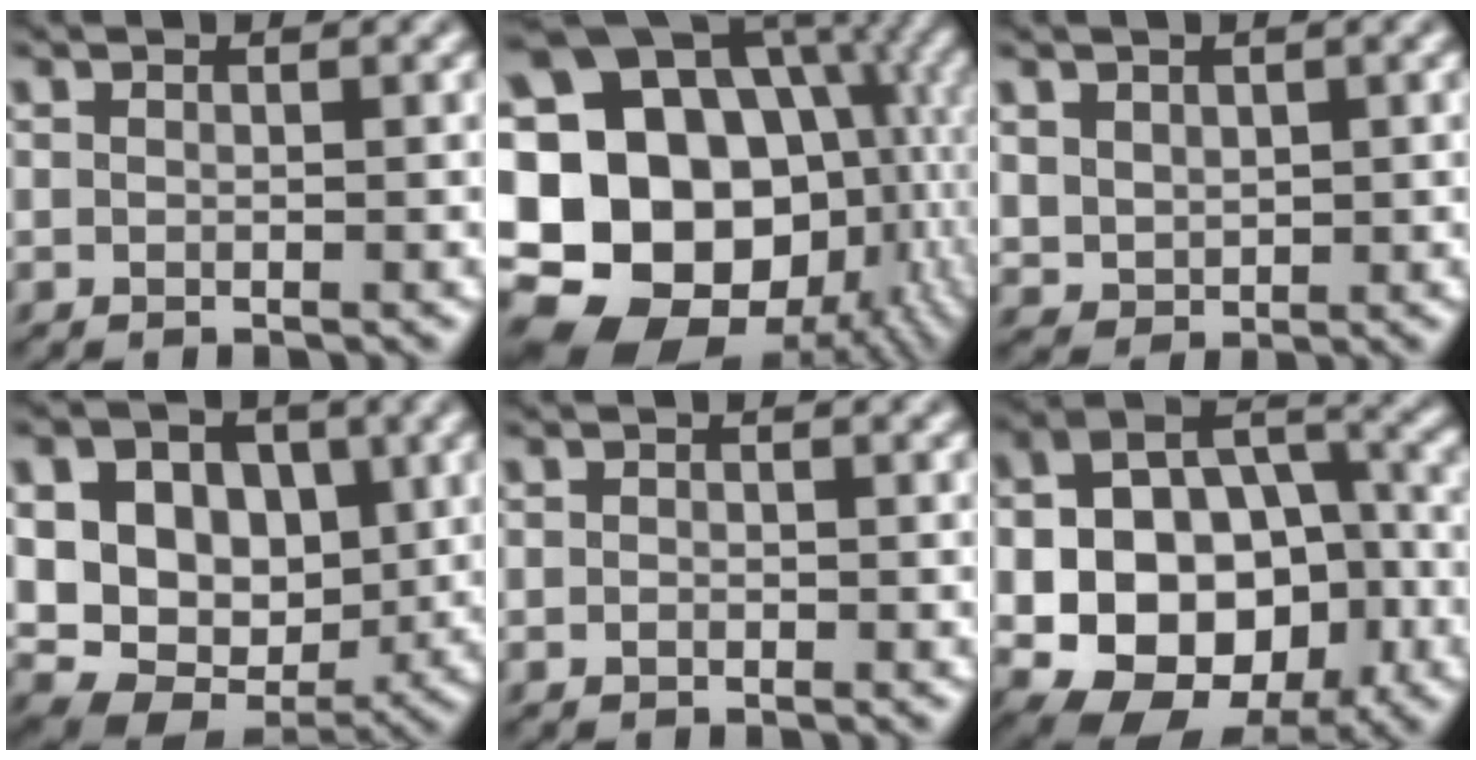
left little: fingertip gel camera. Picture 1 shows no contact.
{"total": 23.8, "force": [-1.2, 19.6, 13.4], "torque": [-0.263, 0.029, -0.024]}
{"total": 1.9, "force": [0.7, 1.6, 0.8], "torque": [-0.030, -0.005, 0.017]}
{"total": 15.5, "force": [3.7, 11.8, 9.3], "torque": [-0.176, 0.033, 0.068]}
{"total": 0.6, "force": [-0.2, 0.5, 0.2], "torque": [-0.002, -0.003, -0.006]}
{"total": 17.4, "force": [-4.9, 13.2, 10.2], "torque": [-0.157, -0.027, -0.083]}